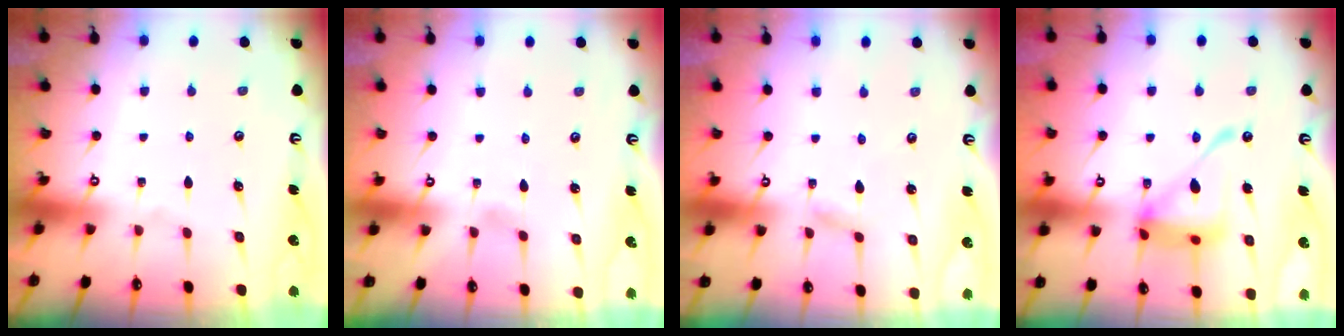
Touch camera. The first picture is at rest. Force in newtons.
{"total": 1.8, "press": 1.7, "slide": 0.2}
{"total": 1.9, "press": 1.9, "slide": 0.2}
{"total": 16.8, "press": 16.7, "slide": 1.6}